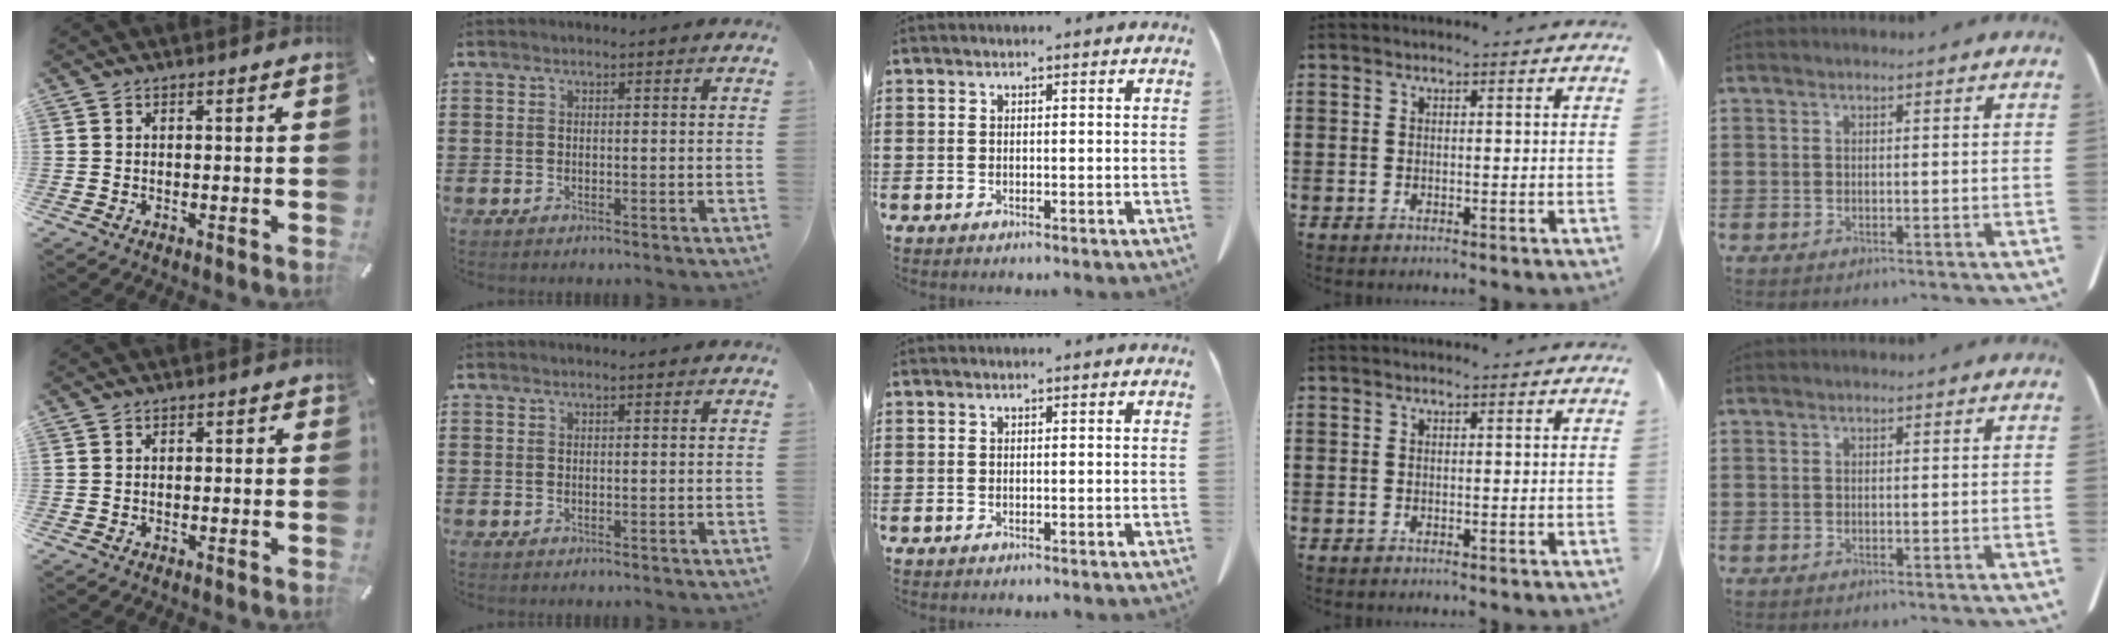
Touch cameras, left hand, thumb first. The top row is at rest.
{"thumb": {"total": 0.7, "force": [-0.2, 0.5, 0.4], "torque": [-0.007, 0.002, -0.005]}}